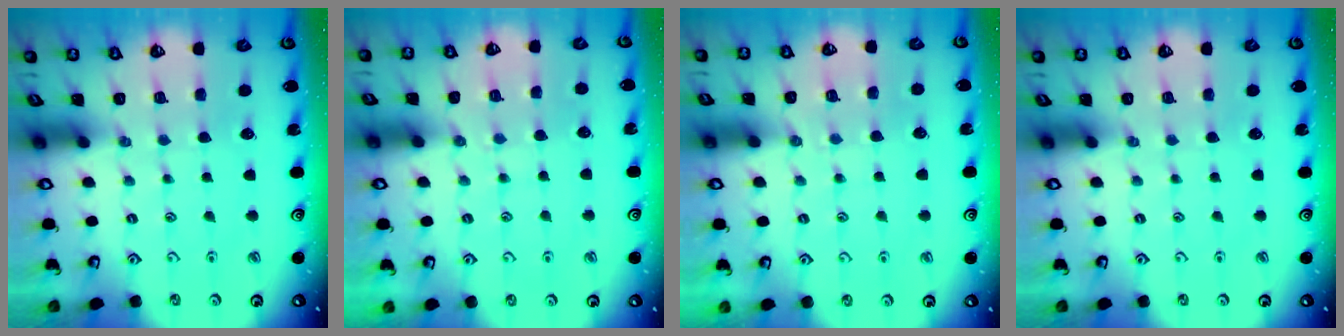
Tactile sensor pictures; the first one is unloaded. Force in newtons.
{"total": 6.2, "press": 6.1, "slide": 0.8}
{"total": 2.8, "press": 2.8, "slide": 0.3}
{"total": 0.0}